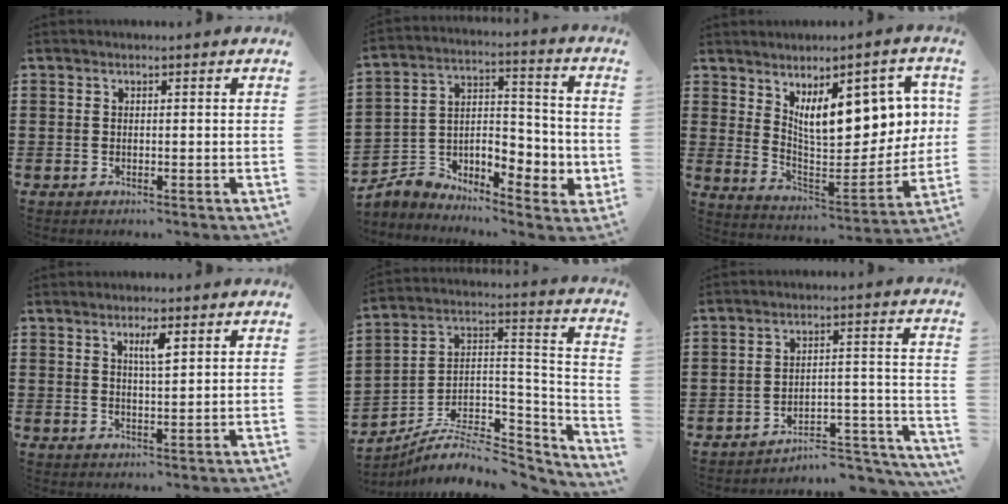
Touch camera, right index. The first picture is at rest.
{"total": 5.0, "force": [-2.2, 3.9, 2.2], "torque": [-0.051, -0.006, -0.040]}
{"total": 12.6, "force": [5.5, 5.5, 9.9], "torque": [-0.150, -0.021, 0.093]}
{"total": 2.9, "force": [1.4, 0.5, 2.5], "torque": [-0.044, -0.001, 0.021]}
{"total": 8.0, "force": [-6.1, 3.5, 3.8], "torque": [-0.067, 0.008, -0.114]}
{"total": 5.1, "force": [-4.8, 0.7, 1.4], "torque": [-0.023, 0.004, -0.099]}